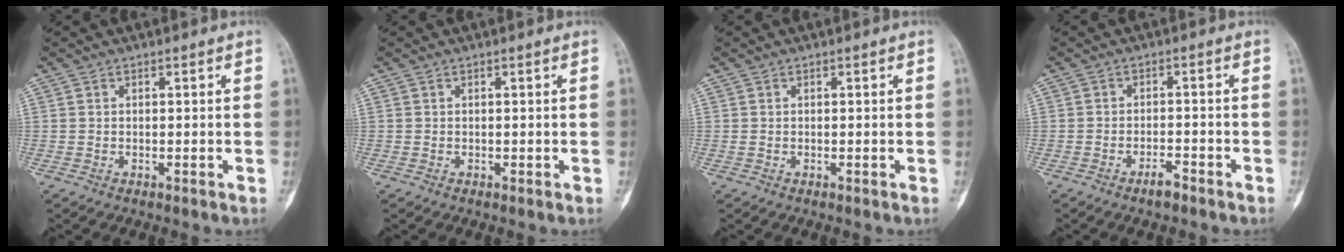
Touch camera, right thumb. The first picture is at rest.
{"total": 0.0}
{"total": 0.0}
{"total": 2.7, "force": [-2.1, 0.9, 1.5], "torque": [-0.029, 0.012, -0.037]}